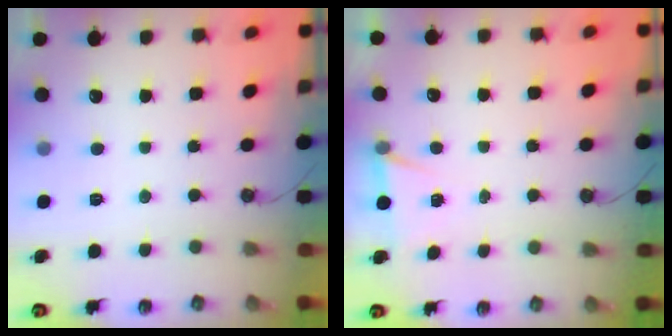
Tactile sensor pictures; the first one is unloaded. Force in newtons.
{"total": 4.5, "press": 1.3, "slide": 4.4}